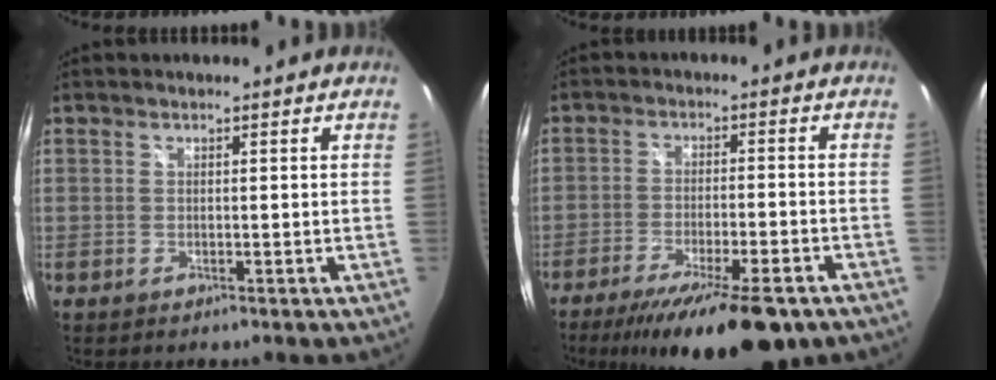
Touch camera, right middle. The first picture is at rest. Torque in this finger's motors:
{"motor_torque": [1.08, -1.06, 0.55, 0.13]}